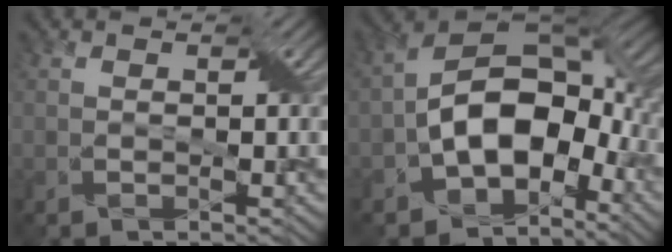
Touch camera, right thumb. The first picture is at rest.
{"total": 13.7, "force": [-4.2, 8.5, 9.8], "torque": [-0.166, -0.008, -0.094]}